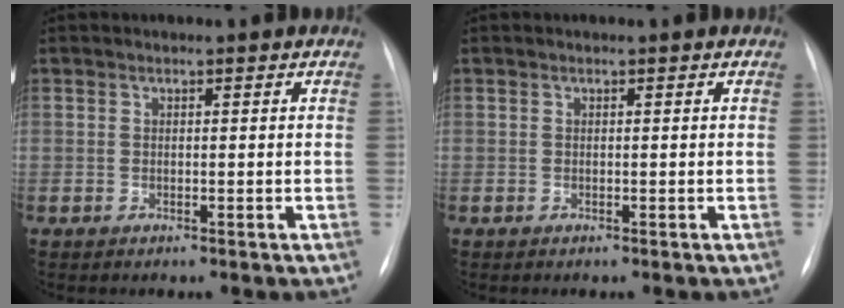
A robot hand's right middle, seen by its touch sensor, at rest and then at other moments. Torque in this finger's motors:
{"motor_torque": [0.19, -0.25, 0.02, 0.00]}